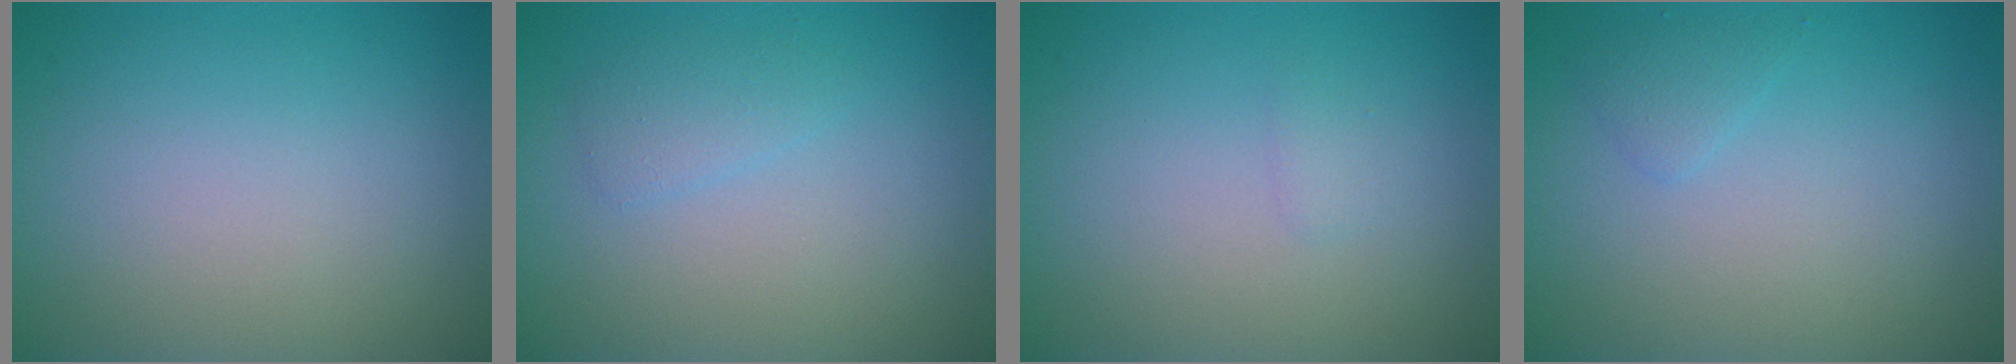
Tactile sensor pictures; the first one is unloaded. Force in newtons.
{"total": 1.4, "press": 1.4, "slide": 0.1}
{"total": 0.7, "press": 0.7, "slide": 0.1}
{"total": 1.0, "press": 1.0, "slide": 0.1}